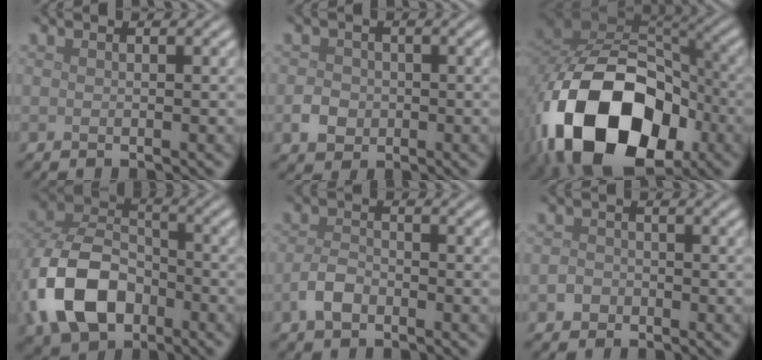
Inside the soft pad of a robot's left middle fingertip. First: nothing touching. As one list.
[{"total": 2.4, "force": [-0.7, 2.1, 1.0], "torque": [-0.015, -0.001, -0.015]}, {"total": 17.3, "force": [-7.4, 11.0, 11.1], "torque": [-0.192, -0.029, -0.126]}, {"total": 10.6, "force": [-3.7, 7.3, 6.7], "torque": [-0.150, -0.006, -0.074]}, {"total": 2.5, "force": [-1.3, 1.4, 1.5], "torque": [-0.031, 0.003, -0.030]}, {"total": 1.6, "force": [-0.8, 1.3, 0.5], "torque": [-0.003, 0.001, -0.019]}]